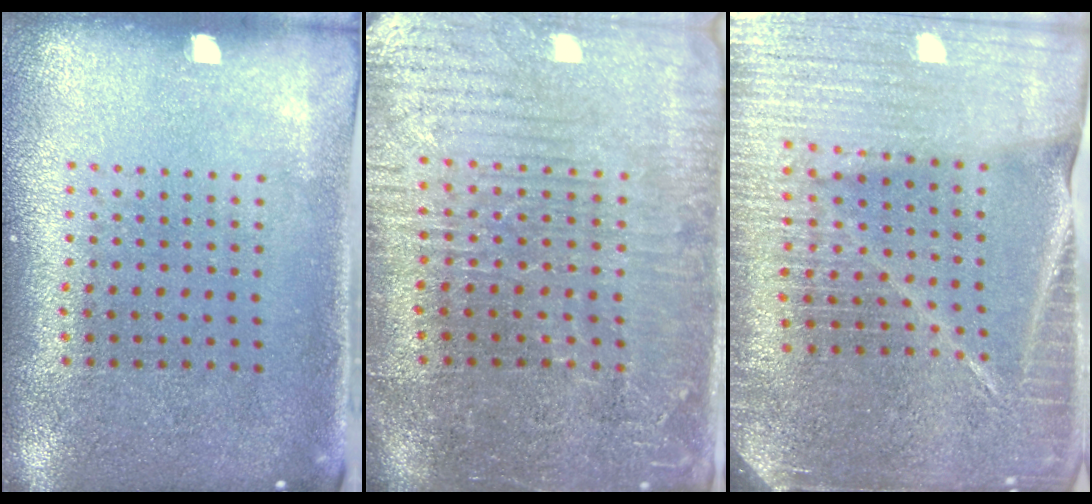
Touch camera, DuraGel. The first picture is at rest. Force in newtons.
{"total": 3.9, "press": 3.7, "slide": 1.1}
{"total": 4.9, "press": 4.5, "slide": 2.1}